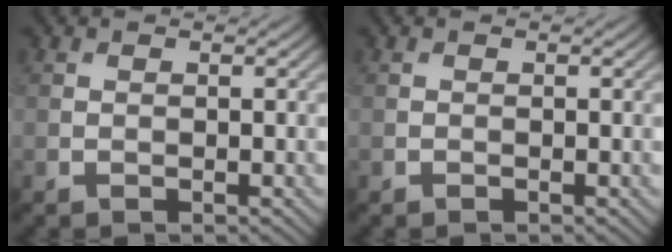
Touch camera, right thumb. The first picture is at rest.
{"total": 0.0}